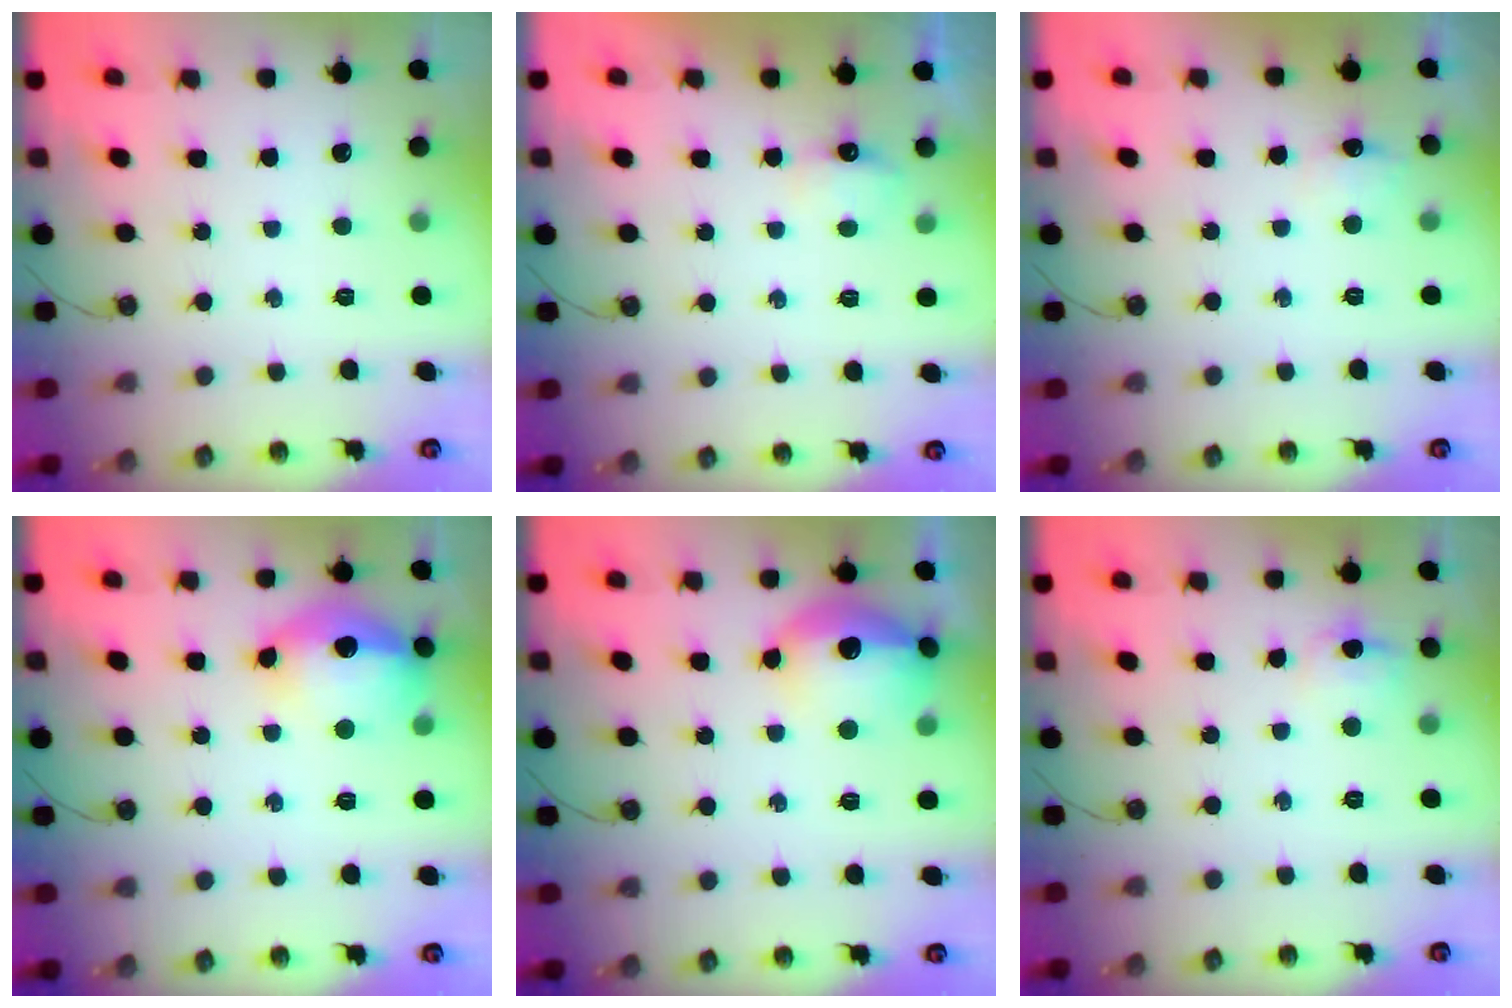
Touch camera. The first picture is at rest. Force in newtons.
{"total": 5.4, "press": 5.3, "slide": 1.0}
{"total": 6.2, "press": 6.1, "slide": 1.2}
{"total": 16.0, "press": 15.9, "slide": 1.7}
{"total": 16.0, "press": 15.9, "slide": 1.3}
{"total": 7.1, "press": 7.0, "slide": 0.8}